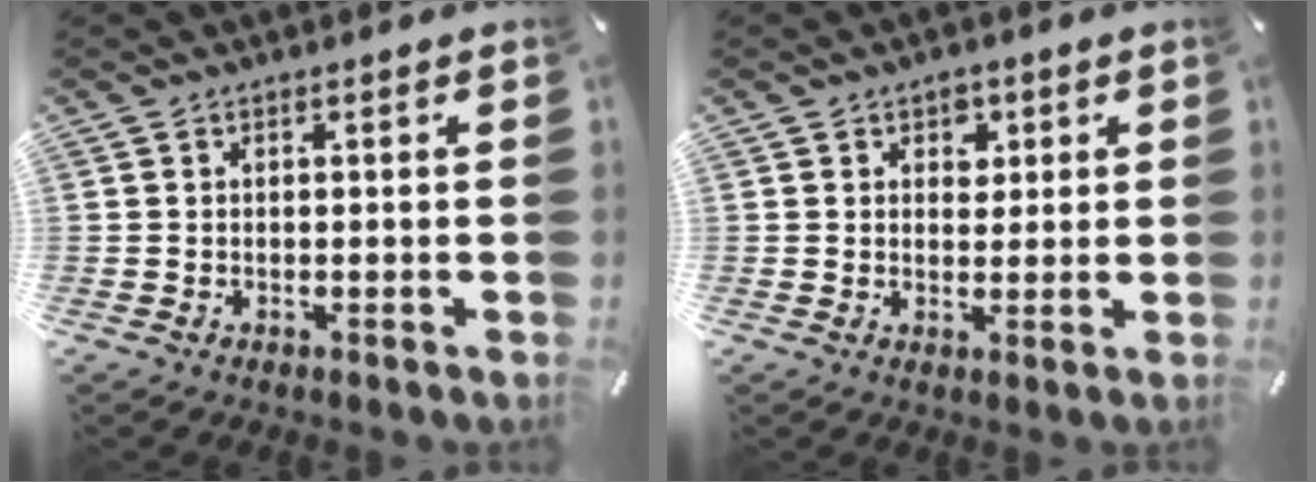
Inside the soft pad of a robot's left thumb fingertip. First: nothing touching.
{"total": 3.7, "force": [1.5, 3.0, 1.6], "torque": [0.001, -0.008, 0.016]}